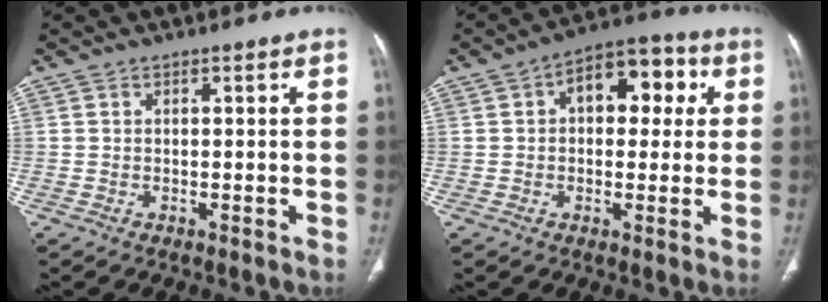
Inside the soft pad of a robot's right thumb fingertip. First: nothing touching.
{"total": 11.4, "force": [2.7, 6.9, 8.7], "torque": [-0.081, 0.025, 0.030]}